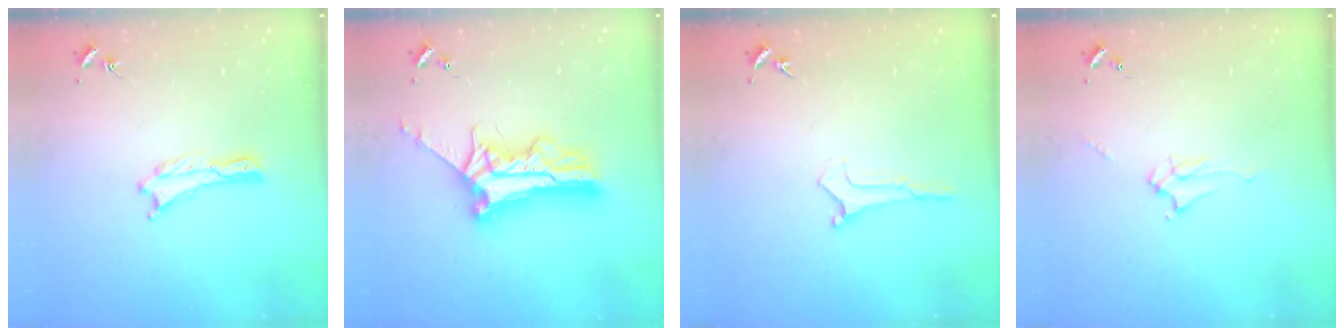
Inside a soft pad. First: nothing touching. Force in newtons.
{"total": 11.9, "press": 11.8, "slide": 1.0}
{"total": 0.0}
{"total": 2.2, "press": 2.2, "slide": 0.1}